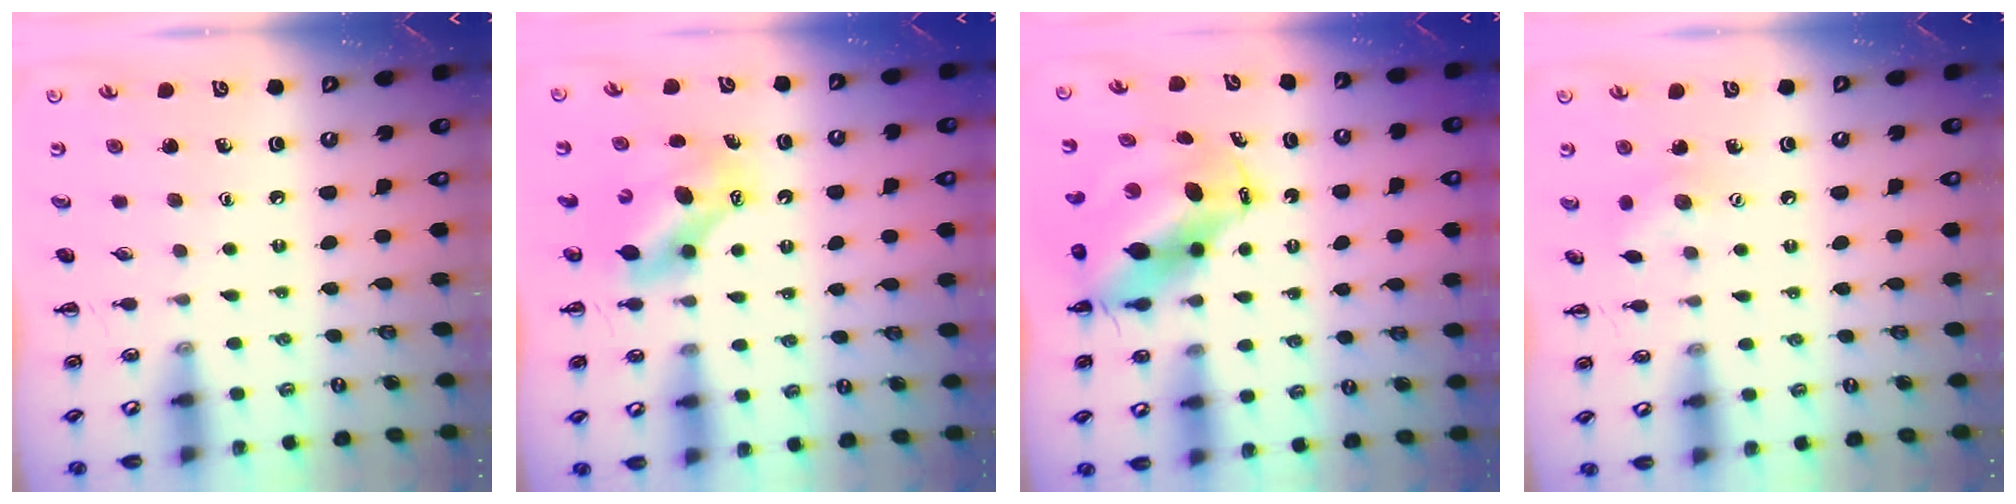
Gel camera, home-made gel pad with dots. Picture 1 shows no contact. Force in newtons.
{"total": 6.8, "press": 6.7, "slide": 1.5}
{"total": 10.9, "press": 10.5, "slide": 3.0}
{"total": 6.5, "press": 6.5, "slide": 0.5}